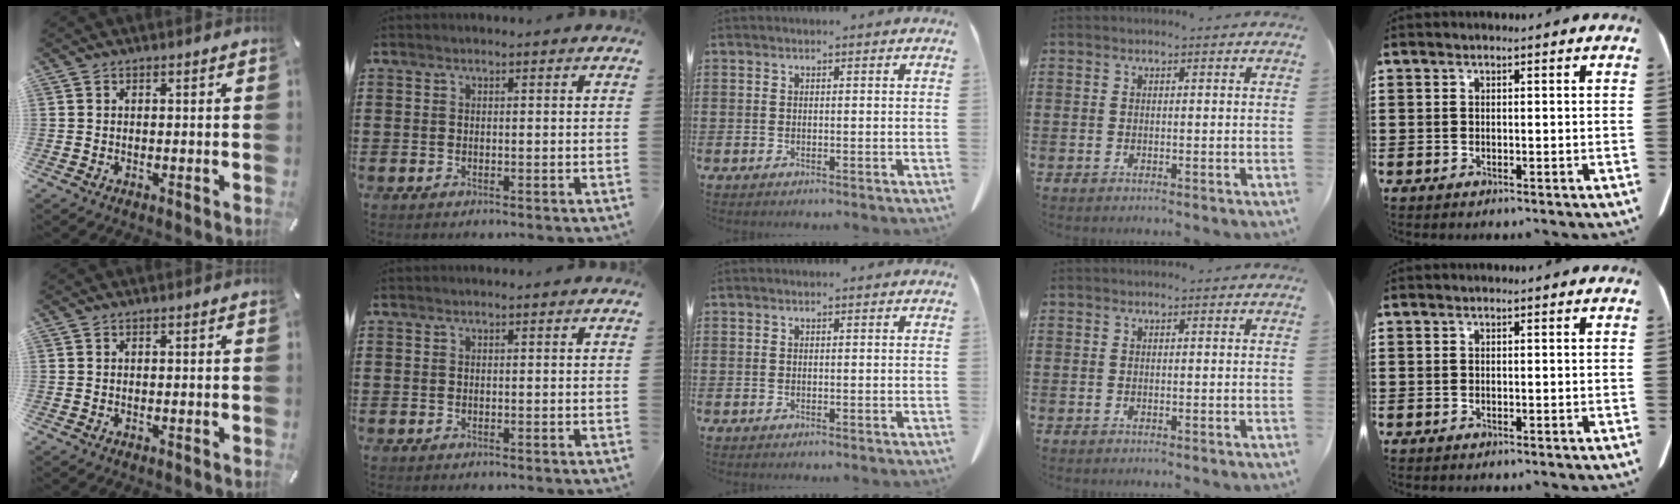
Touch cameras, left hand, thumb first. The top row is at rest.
{}